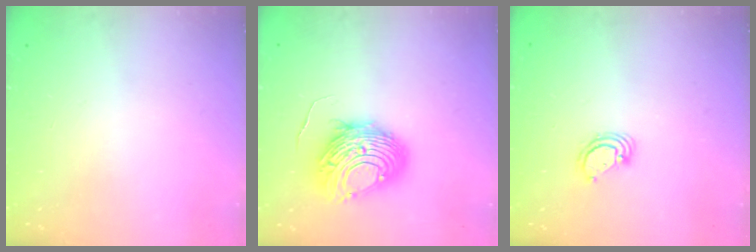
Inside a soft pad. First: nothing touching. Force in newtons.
{"total": 11.8, "press": 11.7, "slide": 1.0}
{"total": 3.5, "press": 3.5, "slide": 0.1}